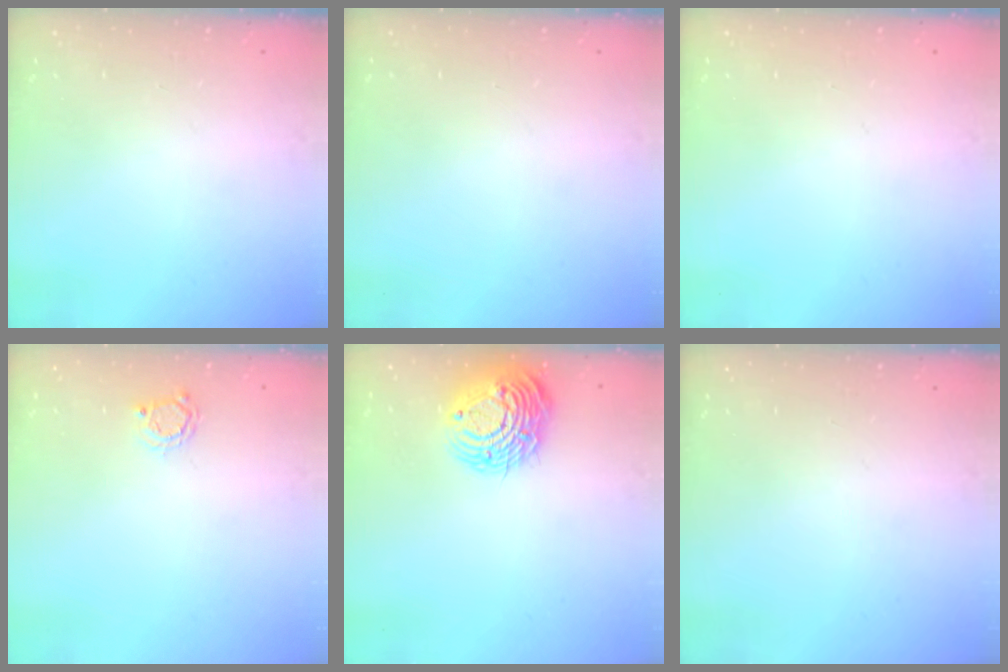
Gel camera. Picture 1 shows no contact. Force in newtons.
{"total": 0.0}
{"total": 0.0}
{"total": 3.1, "press": 3.0, "slide": 0.5}
{"total": 13.5, "press": 13.4, "slide": 1.5}
{"total": 0.0}